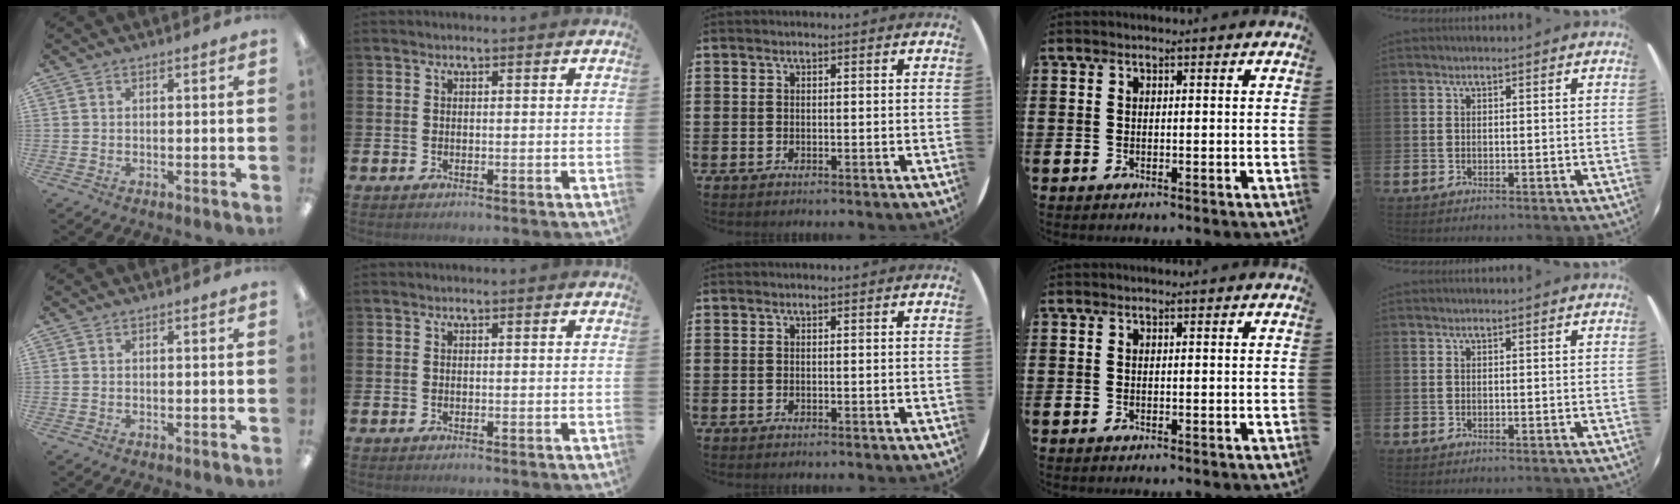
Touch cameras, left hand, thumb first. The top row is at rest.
{}